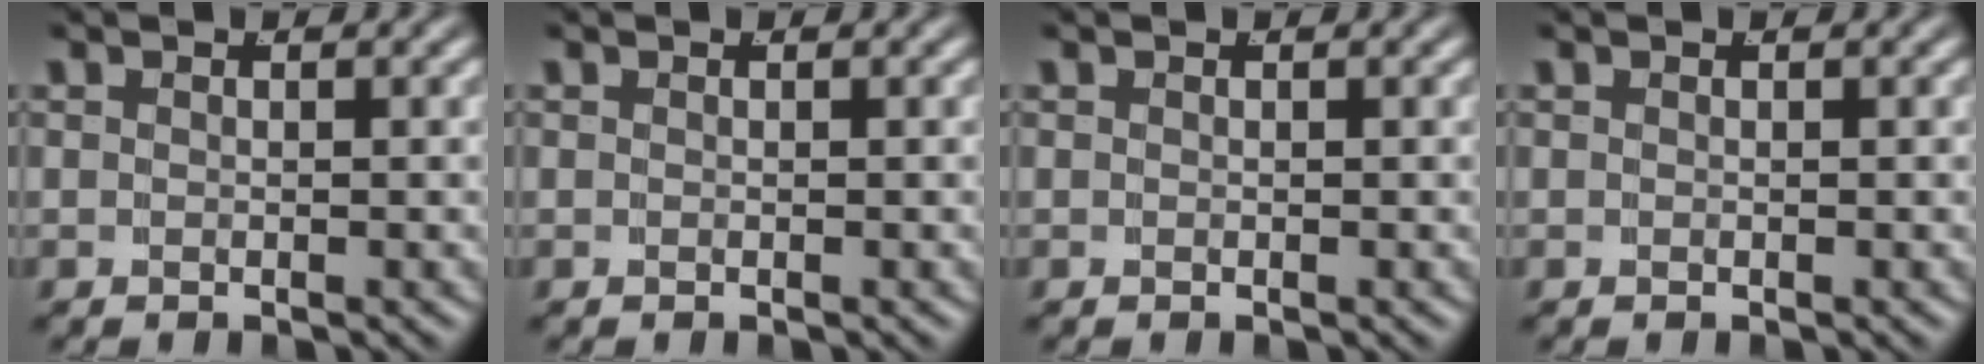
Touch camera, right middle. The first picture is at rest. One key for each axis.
{"total": 0.0}
{"total": 0.0}
{"total": 0.0}